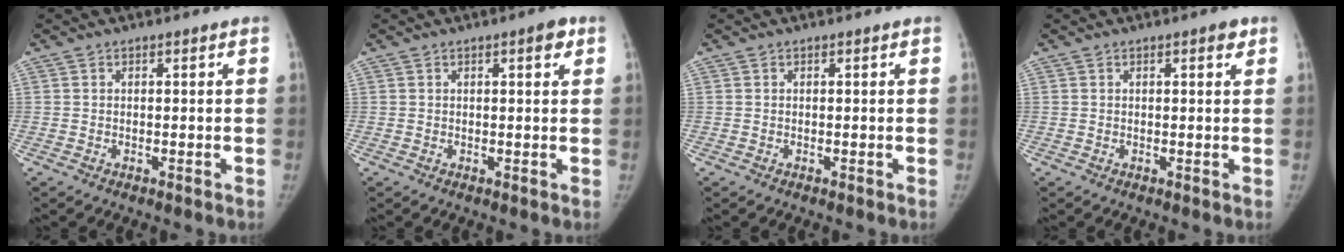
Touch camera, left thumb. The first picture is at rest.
{"total": 2.2, "force": [1.1, 0.7, 1.8], "torque": [-0.020, -0.001, 0.012]}
{"total": 0.0}
{"total": 1.4, "force": [0.8, 0.4, 1.1], "torque": [-0.012, -0.002, 0.008]}